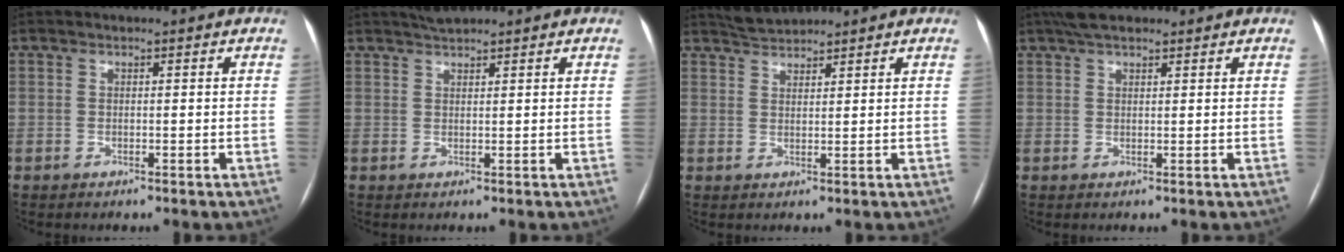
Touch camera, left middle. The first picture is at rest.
{"total": 2.2, "force": [2.1, 0.1, 0.7], "torque": [-0.015, 0.011, 0.039]}
{"total": 3.0, "force": [3.0, 0.1, 0.0], "torque": [-0.009, 0.014, 0.061]}
{"total": 4.8, "force": [3.8, 1.5, 2.5], "torque": [-0.047, 0.028, 0.067]}